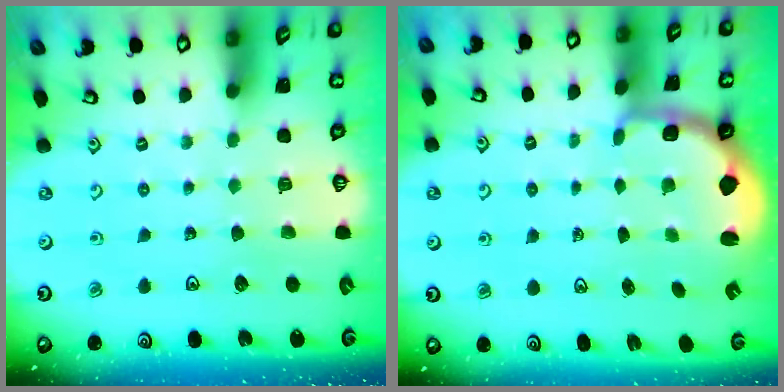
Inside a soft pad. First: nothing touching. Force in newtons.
{"total": 2.4, "press": 1.2, "slide": 2.1}